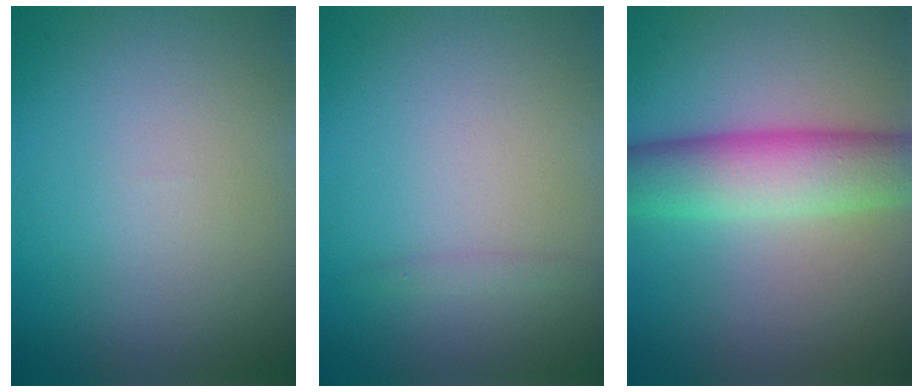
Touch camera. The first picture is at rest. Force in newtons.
{"total": 0.6, "press": 0.6, "slide": 0.0}
{"total": 7.0, "press": 7.0, "slide": 0.1}